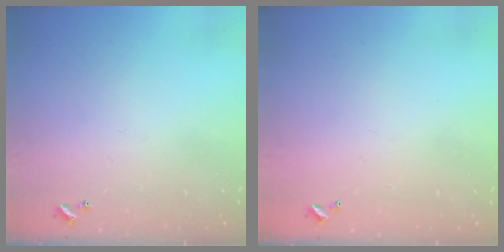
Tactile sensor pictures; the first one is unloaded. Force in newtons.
{"total": 2.9, "press": 2.9, "slide": 0.1}